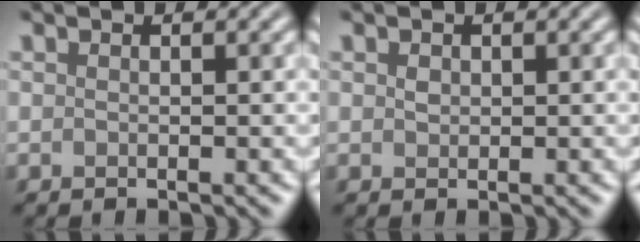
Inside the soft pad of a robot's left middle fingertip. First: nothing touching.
{"total": 0.7, "force": [0.2, 0.5, 0.3], "torque": [-0.010, 0.000, 0.005]}